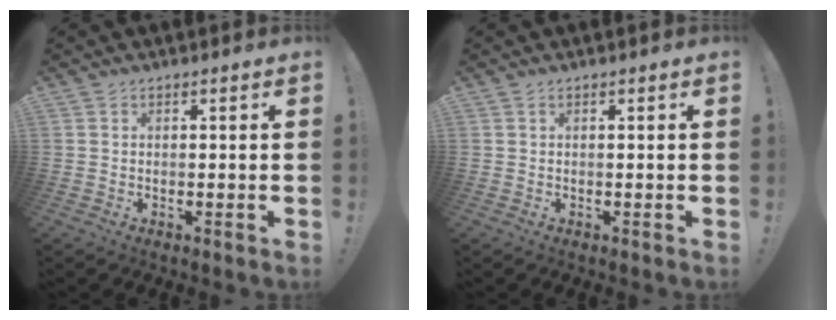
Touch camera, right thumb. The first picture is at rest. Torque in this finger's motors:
{"motor_torque": [-0.02, -0.22, -0.34, 0.24, 0.00]}